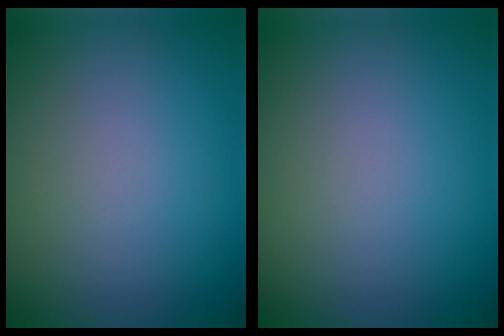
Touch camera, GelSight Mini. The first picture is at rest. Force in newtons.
{"total": 0.0}